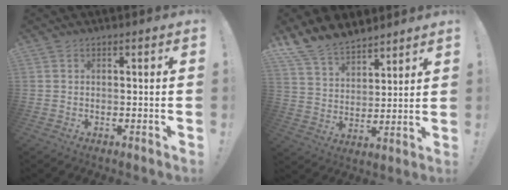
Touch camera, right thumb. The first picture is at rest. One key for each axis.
{"total": 11.6, "fx": 10.0, "fy": 5.0, "fz": 2.8, "tx": -0.068, "ty": -0.073, "tz": 0.196}